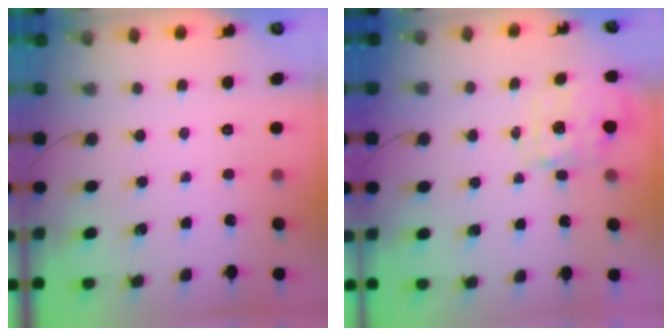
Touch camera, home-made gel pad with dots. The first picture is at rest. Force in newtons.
{"total": 1.5, "press": 1.5, "slide": 0.5}